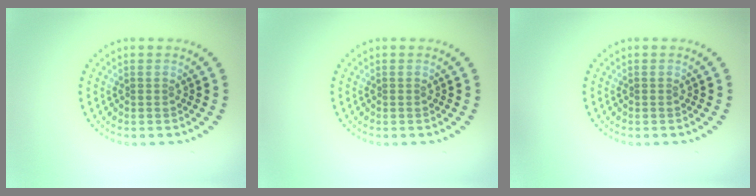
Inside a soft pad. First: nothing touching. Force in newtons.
{"total": 0.0}
{"total": 0.0}